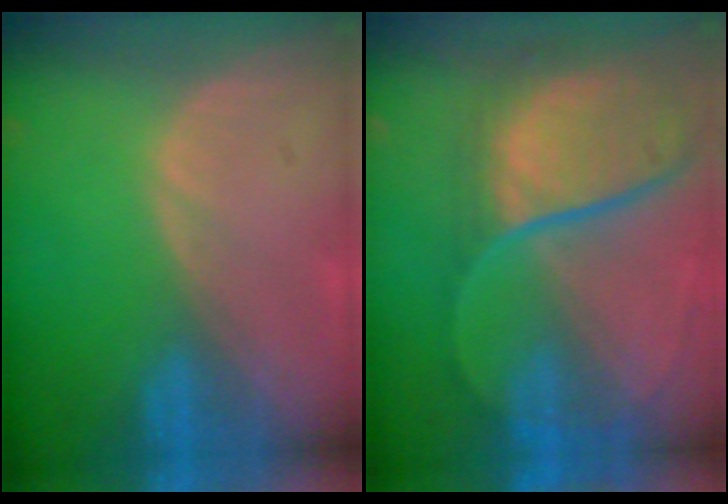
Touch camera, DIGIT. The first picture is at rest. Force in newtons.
{"total": 11.9, "press": 9.9, "slide": 6.7}